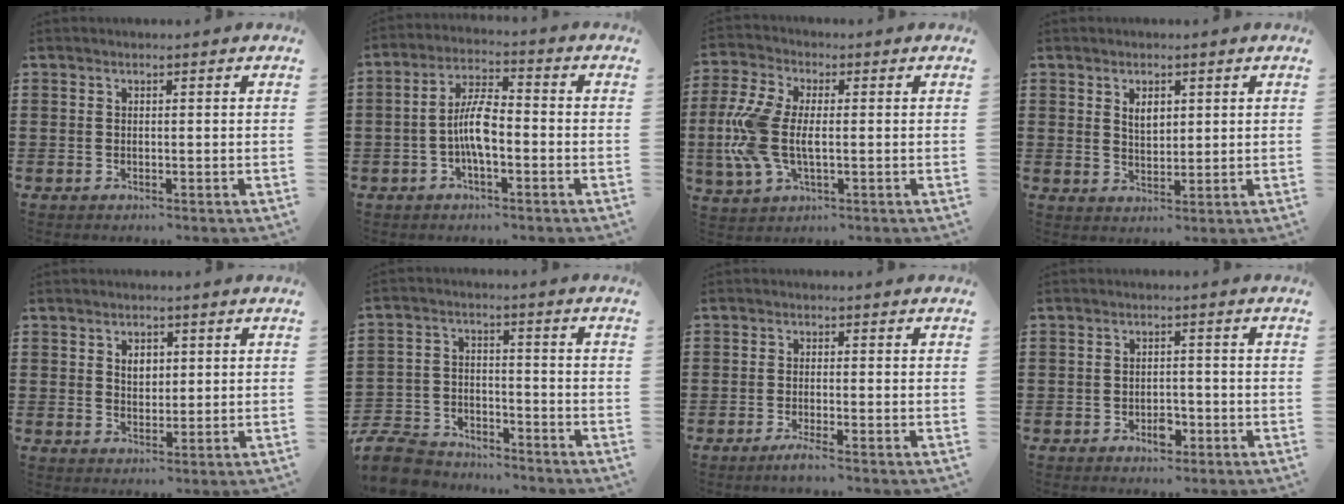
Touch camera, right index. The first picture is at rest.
{"total": 6.7, "force": [-1.5, 2.2, 6.1], "torque": [-0.134, 0.001, -0.036]}
{"total": 9.8, "force": [-0.7, 5.1, 8.4], "torque": [-0.210, -0.011, -0.021]}
{"total": 2.7, "force": [1.2, 1.5, 1.9], "torque": [-0.035, 0.003, 0.020]}
{"total": 2.6, "force": [0.9, 1.8, 1.7], "torque": [-0.030, 0.005, 0.013]}
{"total": 7.9, "force": [-7.5, 1.9, 1.4], "torque": [-0.045, 0.015, -0.153]}
{"total": 2.0, "force": [-1.4, -0.1, 1.5], "torque": [-0.030, -0.004, -0.027]}
{"total": 2.8, "force": [-1.6, 1.6, 1.6], "torque": [-0.029, 0.004, -0.030]}